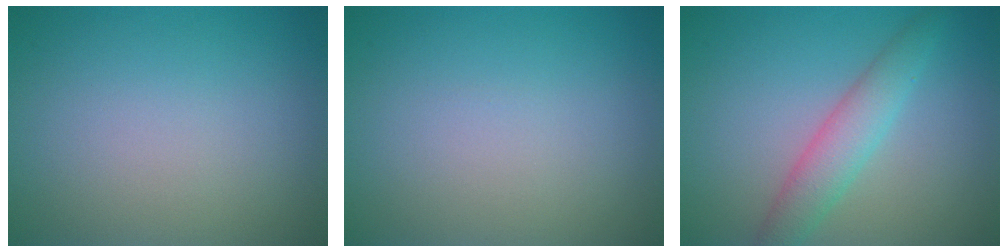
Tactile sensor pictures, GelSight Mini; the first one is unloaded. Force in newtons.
{"total": 0.0}
{"total": 3.4, "press": 3.4, "slide": 0.1}